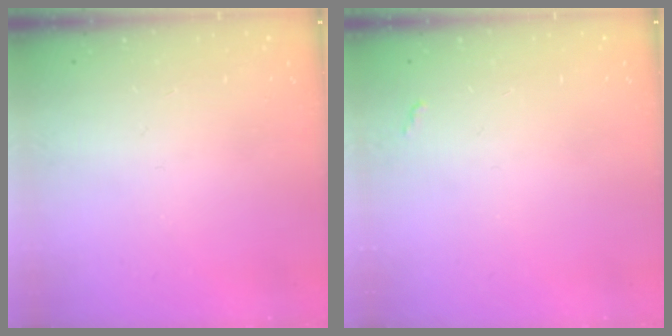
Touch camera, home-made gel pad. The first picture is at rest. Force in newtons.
{"total": 2.8, "press": 2.8, "slide": 0.4}